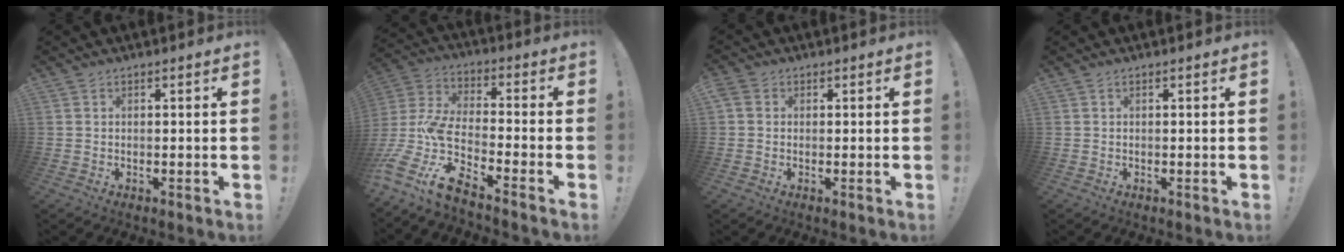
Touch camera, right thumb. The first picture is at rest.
{"total": 12.9, "force": [-8.4, 4.4, 8.7], "torque": [-0.195, 0.023, -0.153]}
{"total": 2.6, "force": [0.5, 2.2, 1.3], "torque": [-0.023, 0.007, 0.012]}
{"total": 0.0}